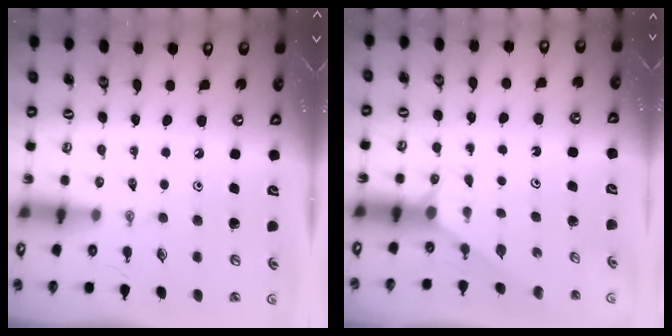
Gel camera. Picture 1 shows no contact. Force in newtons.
{"total": 1.7, "press": 1.7, "slide": 0.2}